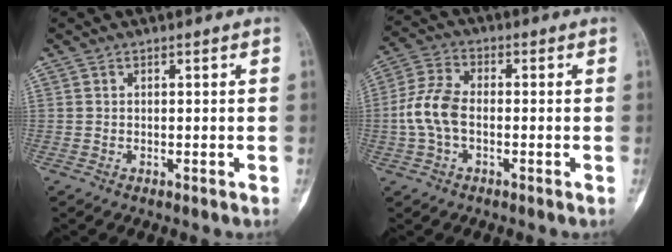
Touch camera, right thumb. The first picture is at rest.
{"total": 8.2, "force": [-1.2, 4.9, 6.5], "torque": [-0.148, 0.023, -0.030]}